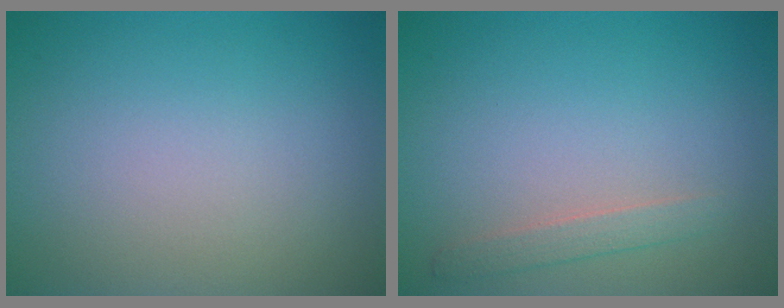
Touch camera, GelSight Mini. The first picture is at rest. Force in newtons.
{"total": 1.4, "press": 1.4, "slide": 0.0}